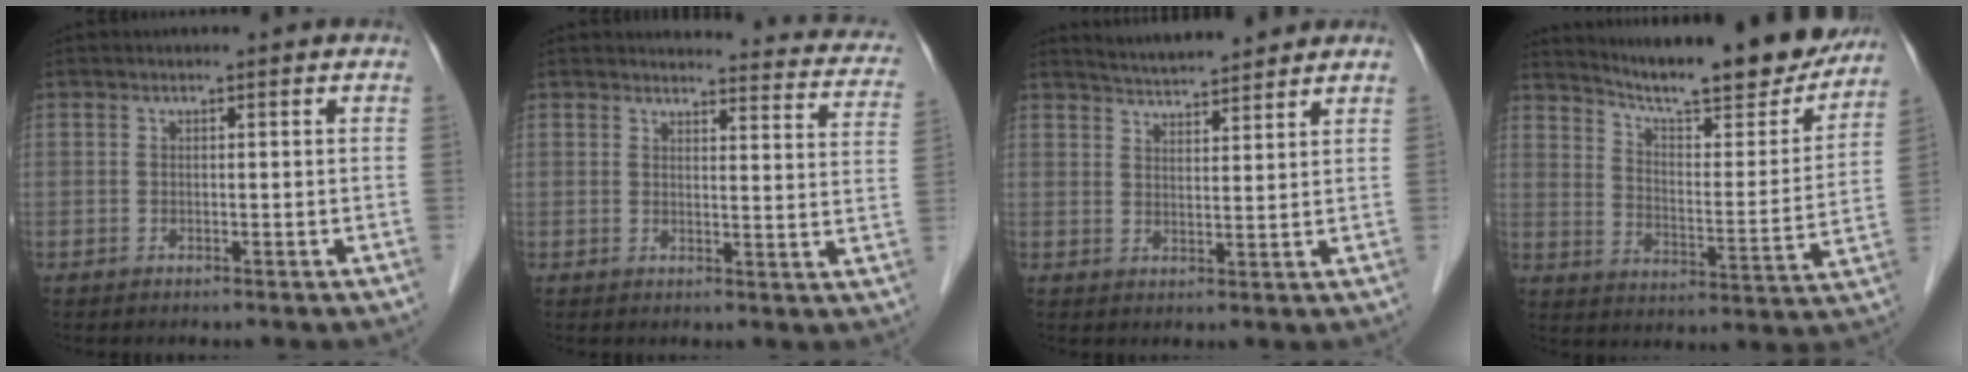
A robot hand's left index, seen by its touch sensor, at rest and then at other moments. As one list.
[{"total": 15.2, "force": [14.5, 3.0, 3.3], "torque": [-0.002, -0.055, 0.127]}, {"total": 7.1, "force": [6.8, 0.4, 2.0], "torque": [-0.042, 0.017, 0.108]}, {"total": 22.2, "force": [20.0, 2.7, 9.3], "torque": [-0.141, -0.042, 0.271]}]